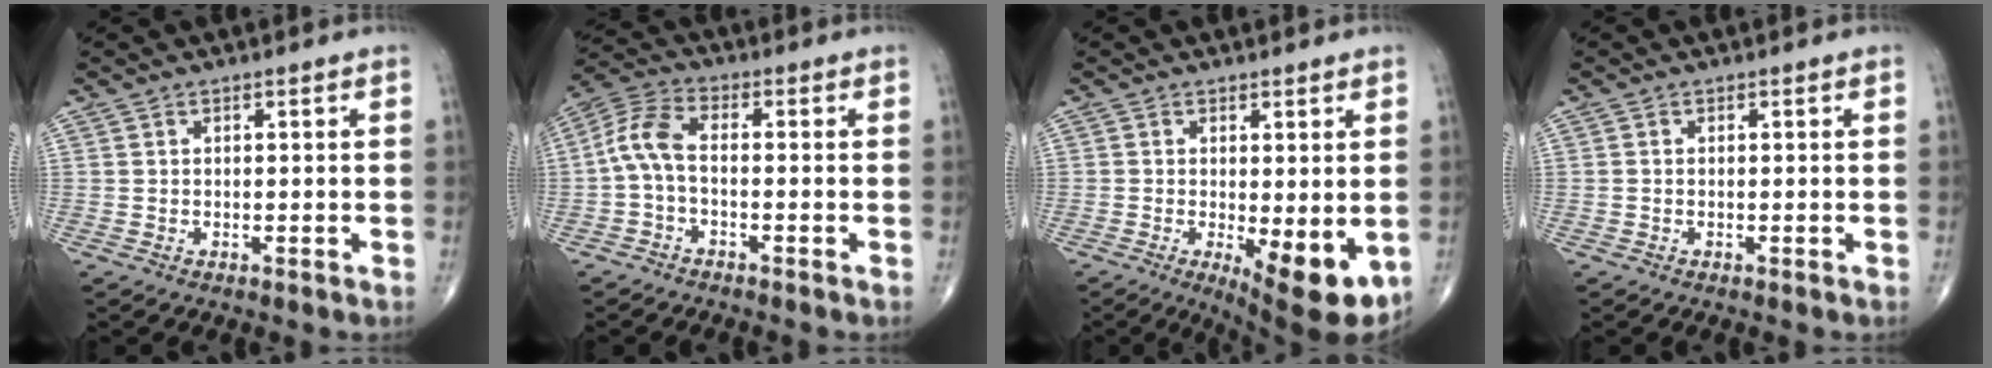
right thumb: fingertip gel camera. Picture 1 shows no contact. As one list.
[{"total": 6.8, "force": [-1.2, 3.3, 5.8], "torque": [-0.129, 0.028, -0.037]}, {"total": 10.6, "force": [-2.5, 3.6, 9.7], "torque": [-0.130, -0.024, -0.026]}, {"total": 0.0}]